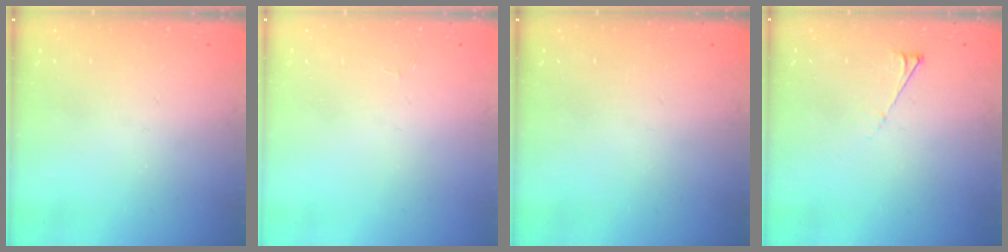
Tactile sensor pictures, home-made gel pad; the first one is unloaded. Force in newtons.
{"total": 1.6, "press": 1.6, "slide": 0.2}
{"total": 0.0}
{"total": 3.7, "press": 3.6, "slide": 0.6}